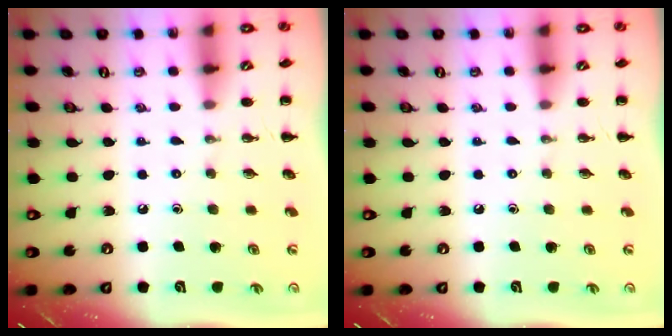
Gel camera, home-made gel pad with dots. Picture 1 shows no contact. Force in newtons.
{"total": 0.0}